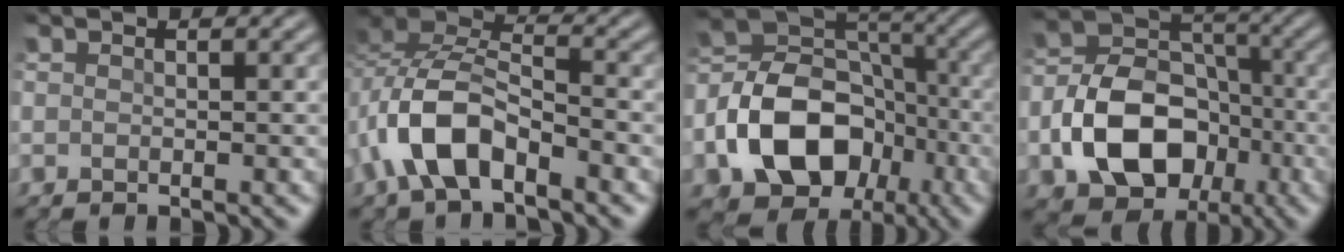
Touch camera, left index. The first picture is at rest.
{"total": 6.7, "force": [-3.3, 3.2, 4.9], "torque": [-0.098, 0.009, -0.068]}
{"total": 12.5, "force": [-4.3, 9.2, 7.3], "torque": [-0.145, 0.001, -0.081]}
{"total": 10.1, "force": [-3.5, 7.1, 6.3], "torque": [-0.117, 0.003, -0.065]}